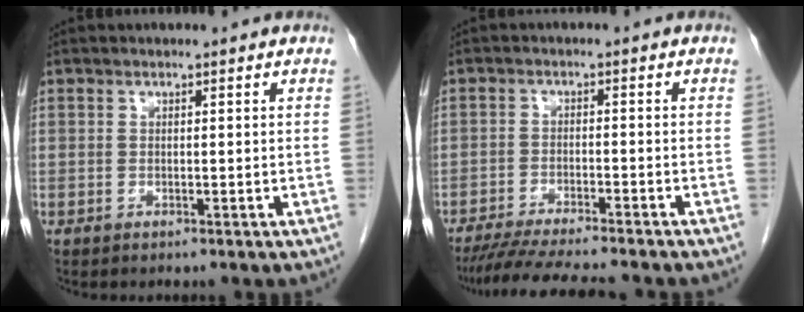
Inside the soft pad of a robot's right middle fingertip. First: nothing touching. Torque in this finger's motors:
{"motor_torque": [1.14, -1.00, 0.22, 0.10]}